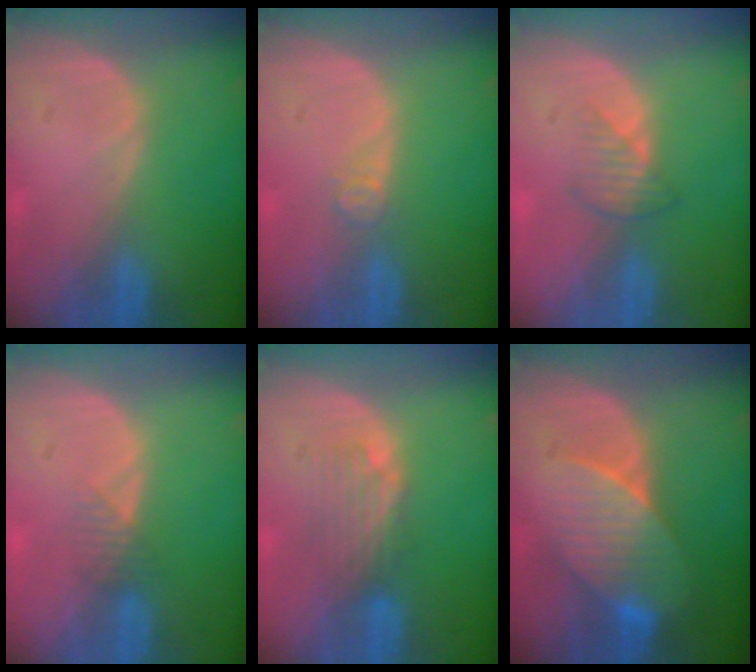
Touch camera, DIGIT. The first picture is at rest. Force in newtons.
{"total": 2.0, "press": 1.6, "slide": 1.1}
{"total": 2.5, "press": 2.5, "slide": 0.3}
{"total": 1.9, "press": 1.6, "slide": 1.0}
{"total": 4.5, "press": 3.8, "slide": 2.3}
{"total": 7.5, "press": 7.3, "slide": 1.4}